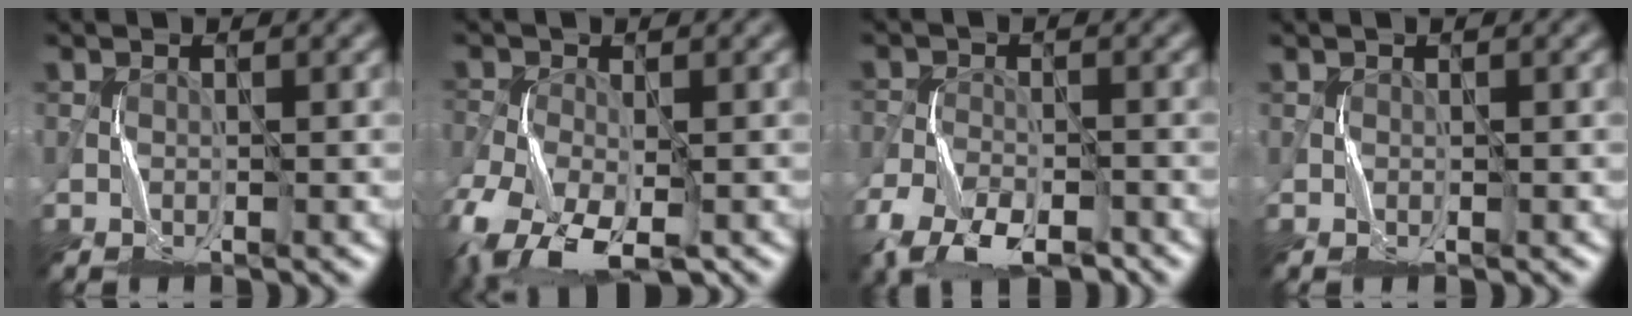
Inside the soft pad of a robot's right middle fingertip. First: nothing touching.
{"total": 9.8, "force": [-5.4, 5.0, 6.4], "torque": [-0.137, -0.038, -0.098]}
{"total": 7.6, "force": [-5.5, 3.4, 4.1], "torque": [-0.079, -0.017, -0.101]}
{"total": 0.0}